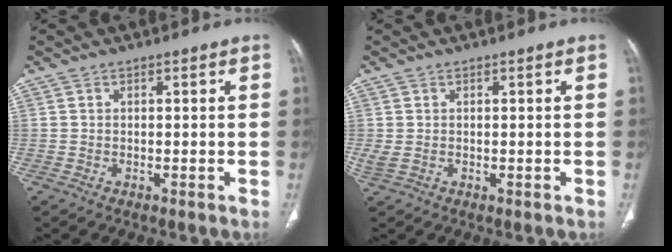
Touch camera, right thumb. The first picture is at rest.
{"total": 1.6, "force": [0.0, 1.0, 1.3], "torque": [-0.043, 0.004, 0.007]}